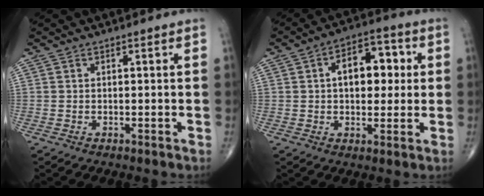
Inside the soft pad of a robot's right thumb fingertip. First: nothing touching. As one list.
[{"total": 11.1, "force": [1.9, 6.7, 8.6], "torque": [-0.092, 0.016, 0.023]}]